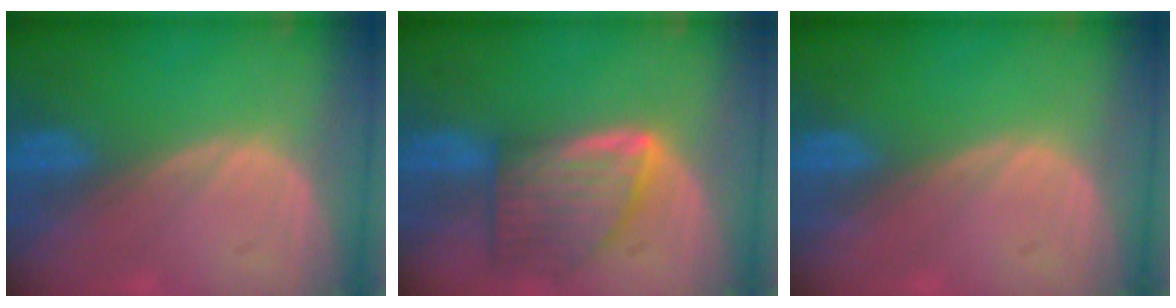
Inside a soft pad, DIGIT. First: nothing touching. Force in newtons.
{"total": 8.0, "press": 7.2, "slide": 3.5}
{"total": 0.0}